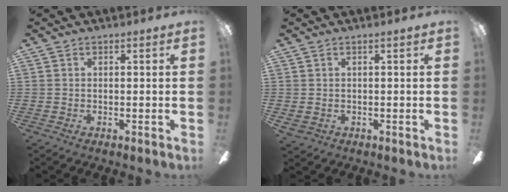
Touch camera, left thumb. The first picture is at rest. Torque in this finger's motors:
{"motor_torque": [-0.20, 1.03, 0.34, 0.31, 0.12]}